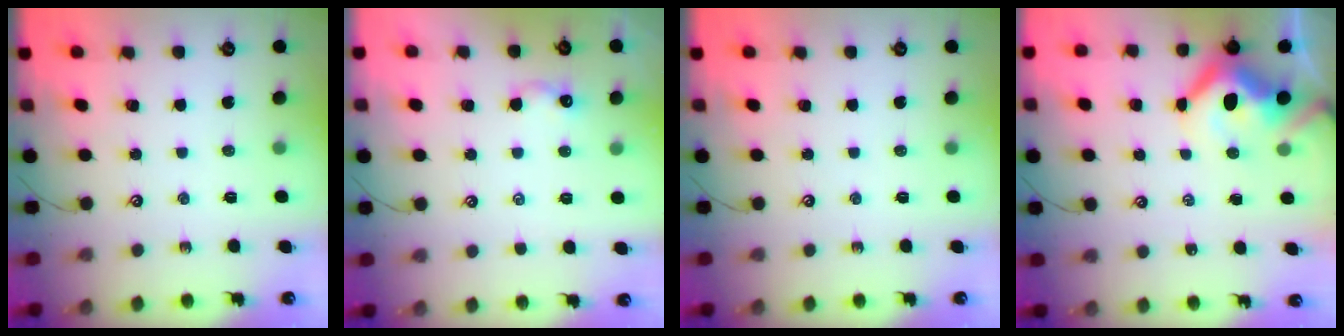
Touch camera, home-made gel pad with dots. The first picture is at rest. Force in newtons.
{"total": 1.6, "press": 1.6, "slide": 0.4}
{"total": 0.0}
{"total": 9.9, "press": 9.8, "slide": 1.3}